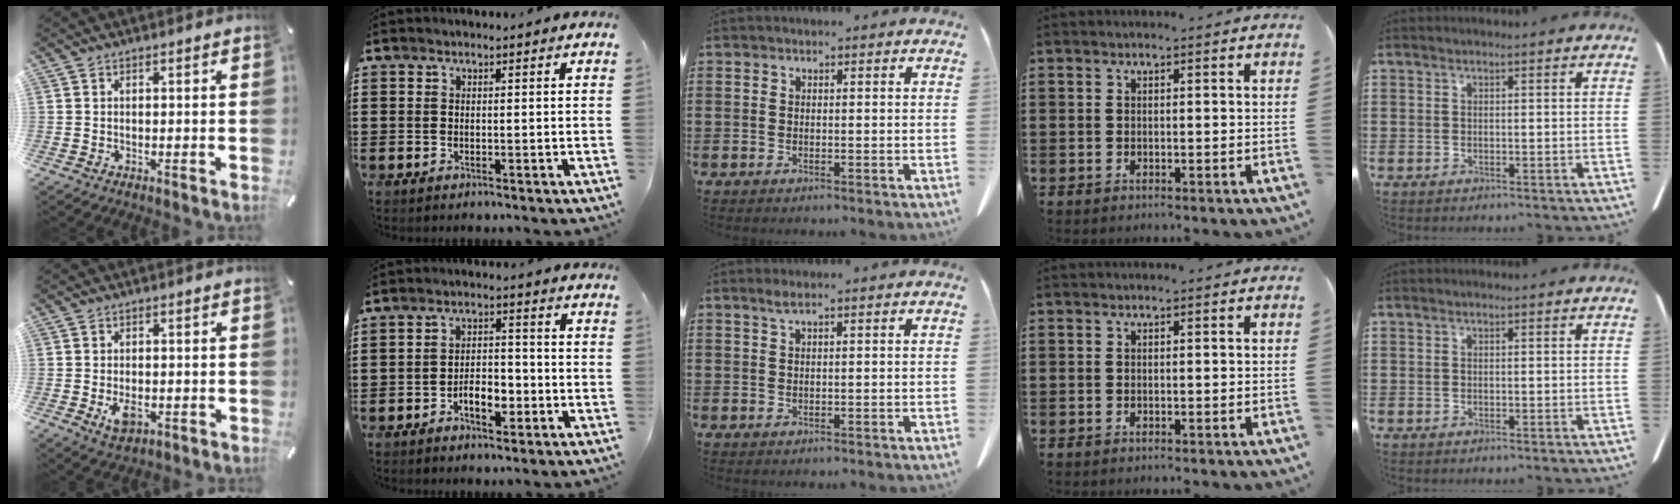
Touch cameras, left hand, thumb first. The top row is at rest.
{"thumb": {"total": 4.3, "force": [-0.8, 2.7, 3.2], "torque": [-0.061, -0.003, -0.016]}, "index": {"total": 4.8, "force": [-2.3, 2.4, 3.6], "torque": [-0.053, 0.003, -0.043]}, "middle": {"total": 1.2, "force": [0.6, 0.0, 1.1], "torque": [-0.023, 0.001, 0.011]}}